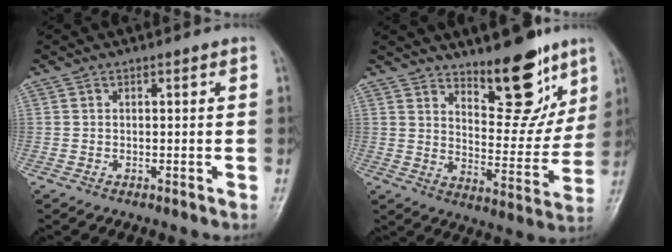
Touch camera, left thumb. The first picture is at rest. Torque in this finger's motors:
{"motor_torque": [1.44, 1.45, 0.05, -0.40, 0.09]}